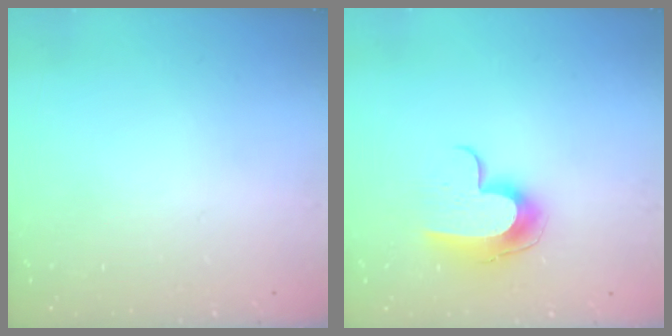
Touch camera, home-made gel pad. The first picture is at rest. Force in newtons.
{"total": 10.2, "press": 10.2, "slide": 0.2}